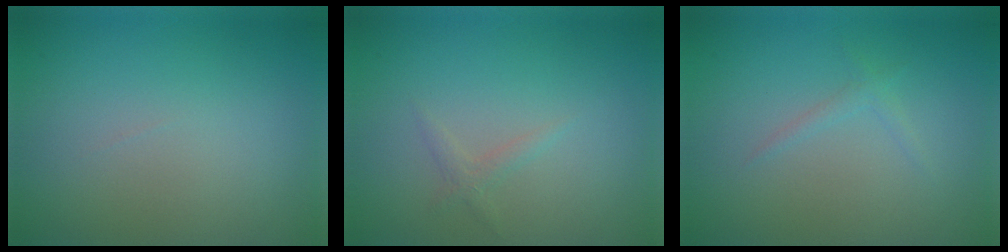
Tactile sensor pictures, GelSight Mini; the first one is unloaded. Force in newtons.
{"total": 0.8, "press": 0.8, "slide": 0.0}
{"total": 0.8, "press": 0.8, "slide": 0.0}